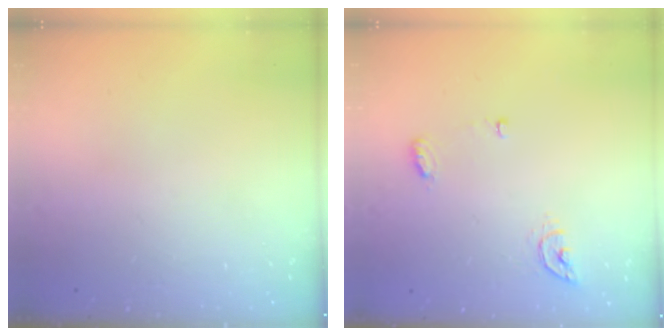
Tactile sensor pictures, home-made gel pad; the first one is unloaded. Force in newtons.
{"total": 5.5, "press": 5.5, "slide": 0.5}